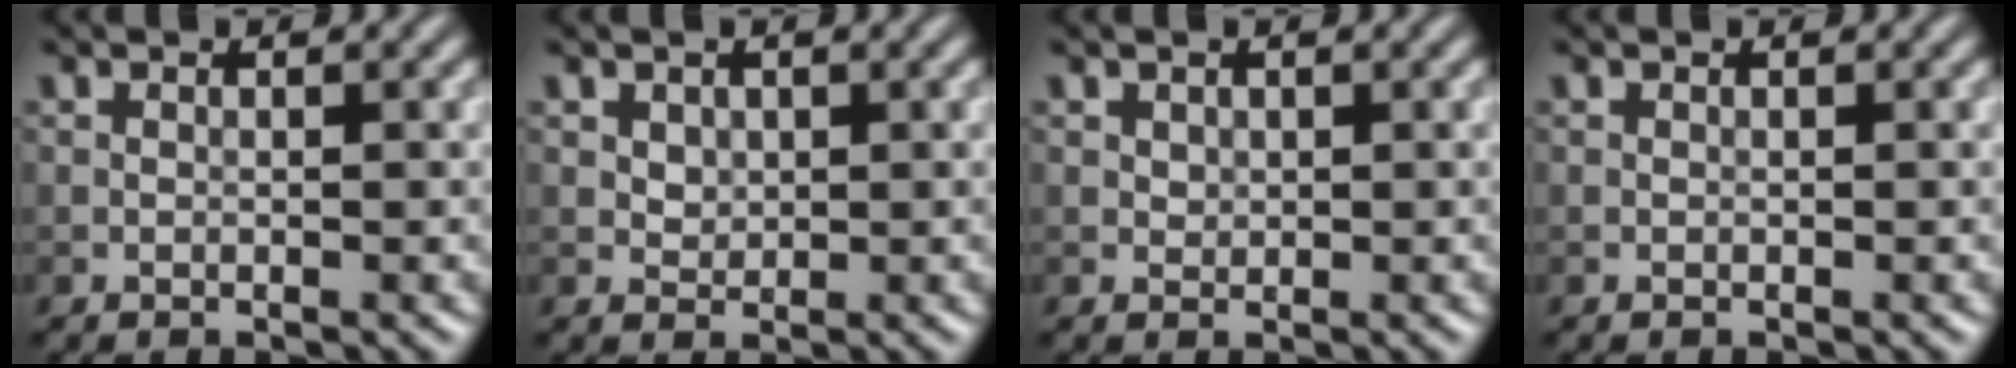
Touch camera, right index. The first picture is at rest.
{"total": 1.2, "force": [0.5, 1.0, 0.4], "torque": [-0.009, -0.006, 0.014]}
{"total": 0.6, "force": [0.3, 0.5, 0.1], "torque": [-0.001, -0.004, 0.009]}
{"total": 0.0}